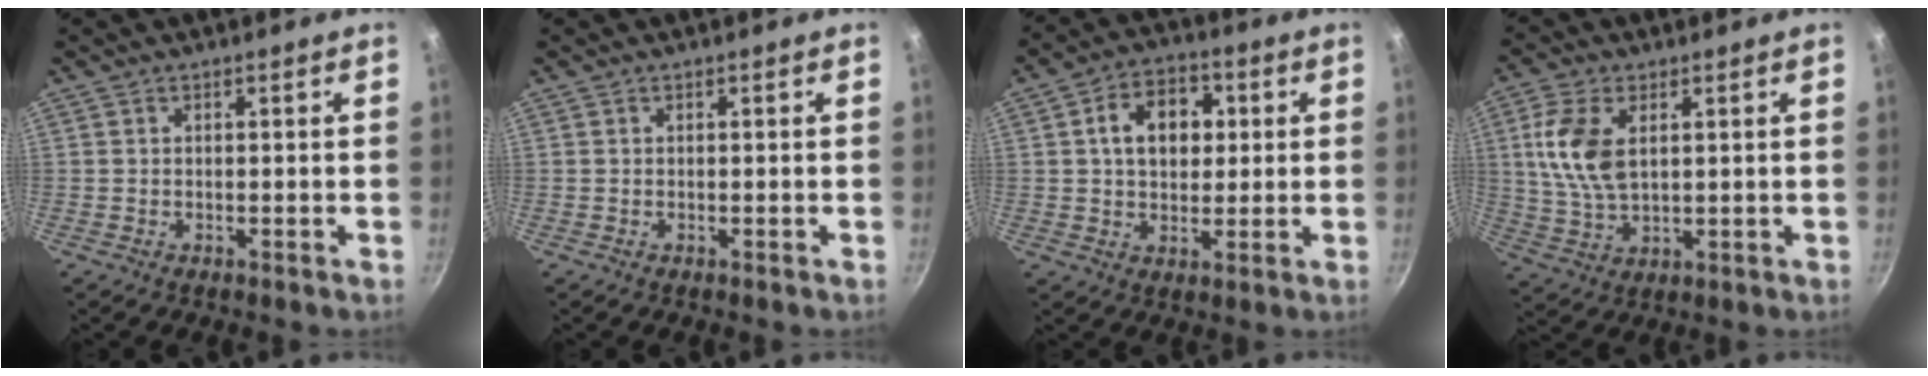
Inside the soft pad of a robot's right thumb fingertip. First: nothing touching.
{"total": 0.0}
{"total": 10.8, "force": [2.1, 7.7, 7.3], "torque": [-0.084, 0.010, 0.024]}
{"total": 10.3, "force": [2.6, 5.8, 8.2], "torque": [-0.162, -0.010, 0.053]}